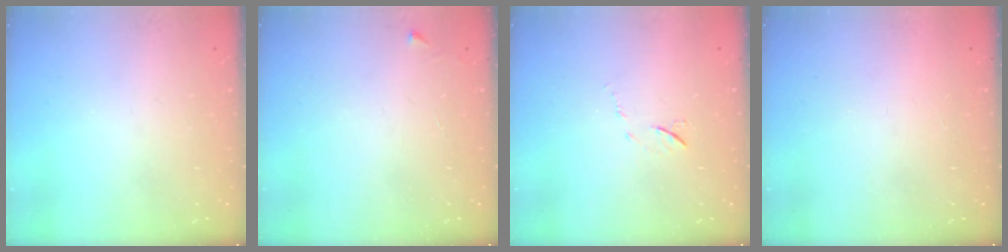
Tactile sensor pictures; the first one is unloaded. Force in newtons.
{"total": 2.6, "press": 2.6, "slide": 0.3}
{"total": 6.1, "press": 6.0, "slide": 0.9}
{"total": 1.6, "press": 1.6, "slide": 0.1}